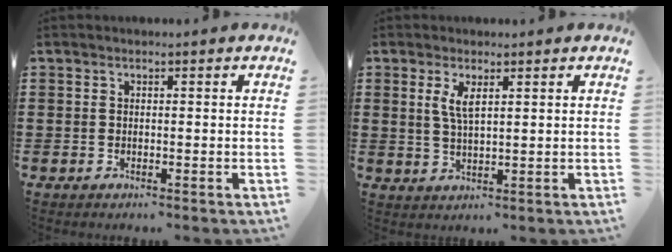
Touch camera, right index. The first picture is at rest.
{"total": 3.4, "force": [1.5, 1.0, 2.9], "torque": [-0.062, 0.004, 0.026]}